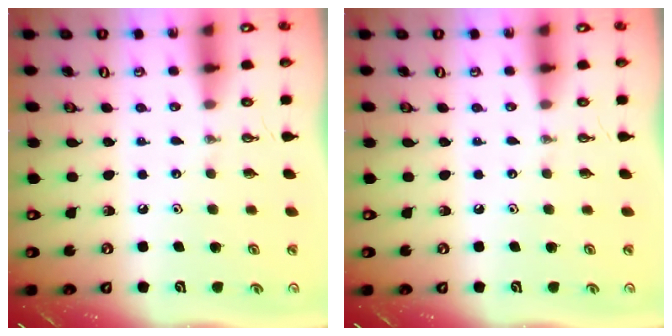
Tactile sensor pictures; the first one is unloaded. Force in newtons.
{"total": 0.0}